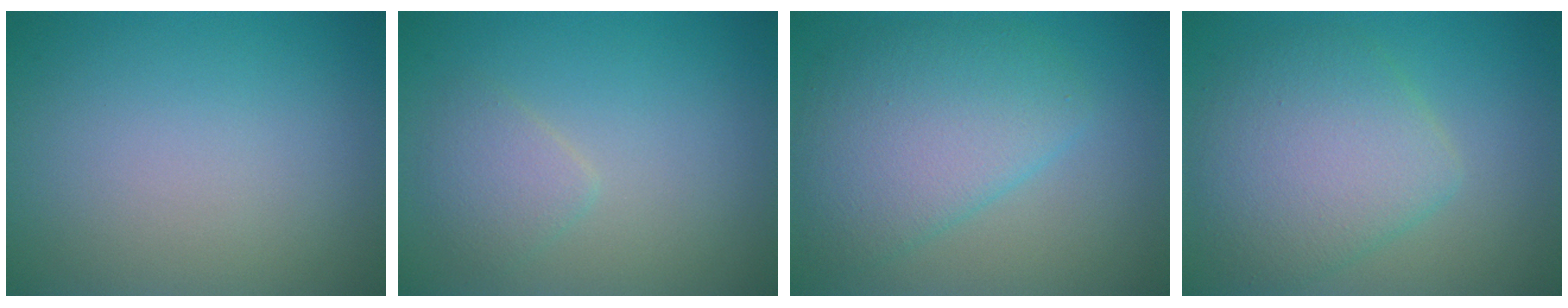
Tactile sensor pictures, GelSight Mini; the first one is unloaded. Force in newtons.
{"total": 1.8, "press": 1.8, "slide": 0.0}
{"total": 6.1, "press": 6.1, "slide": 0.1}
{"total": 5.9, "press": 5.9, "slide": 0.2}